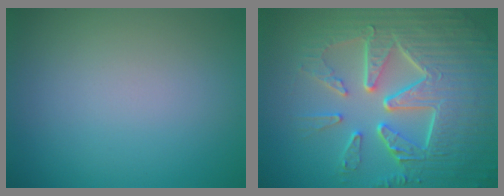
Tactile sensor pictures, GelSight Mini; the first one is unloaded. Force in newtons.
{"total": 9.7, "press": 6.5, "slide": 7.2}